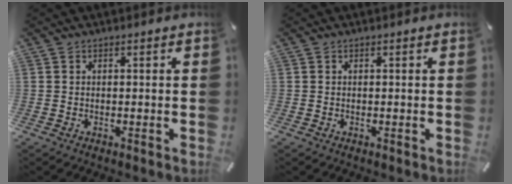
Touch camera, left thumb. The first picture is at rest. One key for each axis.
{"total": 0.0}